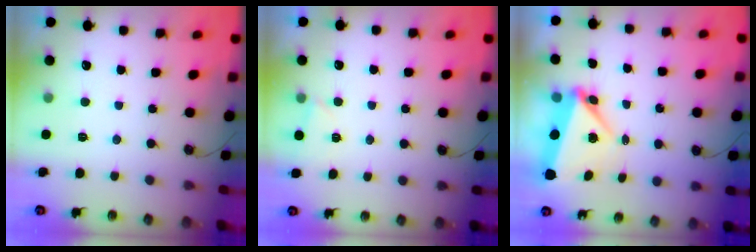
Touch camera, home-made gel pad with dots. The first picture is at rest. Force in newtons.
{"total": 2.0, "press": 1.9, "slide": 0.3}
{"total": 5.5, "press": 5.3, "slide": 1.7}